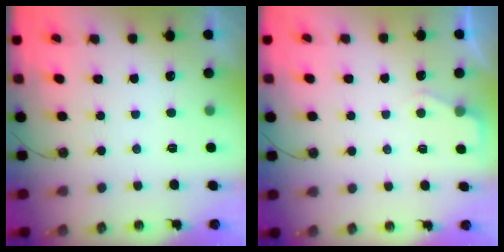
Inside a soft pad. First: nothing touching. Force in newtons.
{"total": 2.8, "press": 2.7, "slide": 0.5}